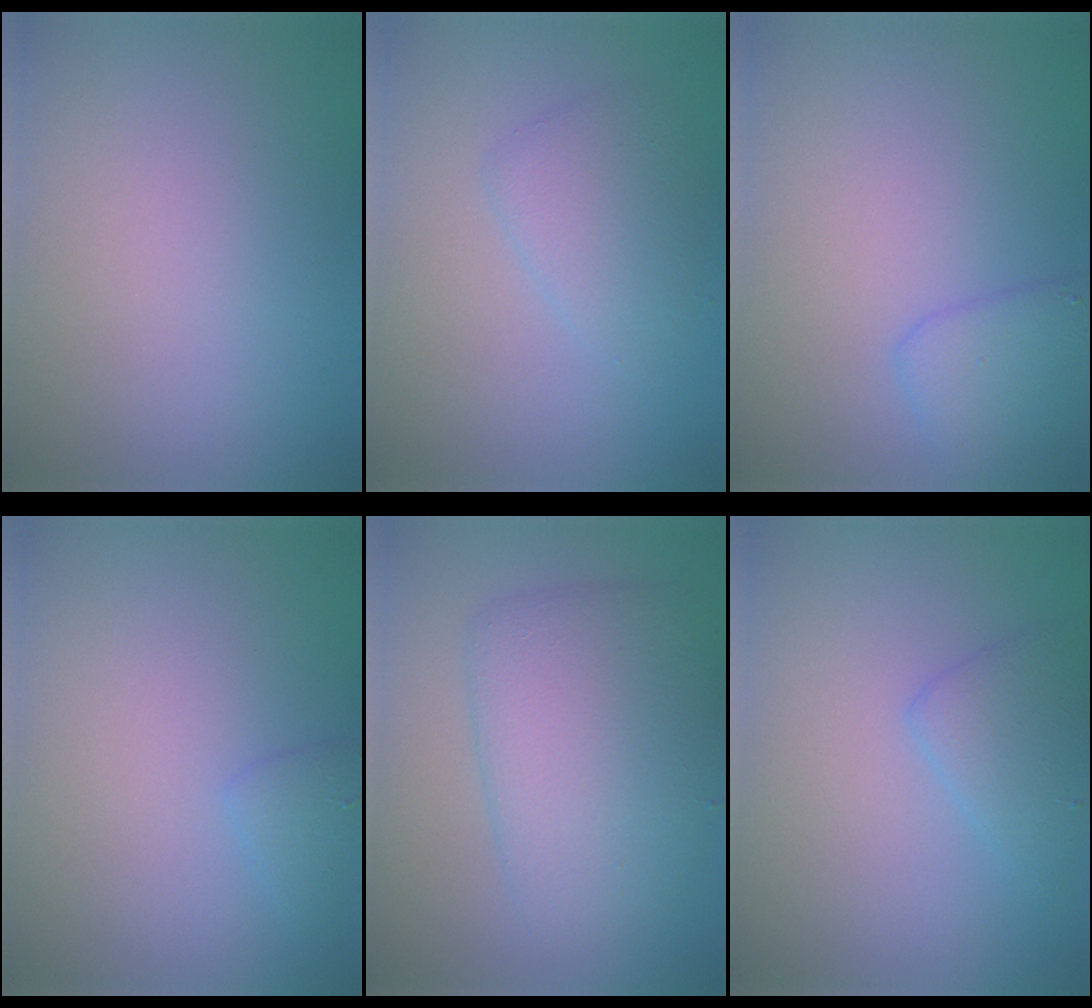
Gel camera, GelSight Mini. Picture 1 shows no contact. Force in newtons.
{"total": 2.4, "press": 2.4, "slide": 0.1}
{"total": 2.5, "press": 2.5, "slide": 0.2}
{"total": 1.1, "press": 1.1, "slide": 0.1}
{"total": 6.3, "press": 6.2, "slide": 0.1}
{"total": 2.5, "press": 2.5, "slide": 0.1}